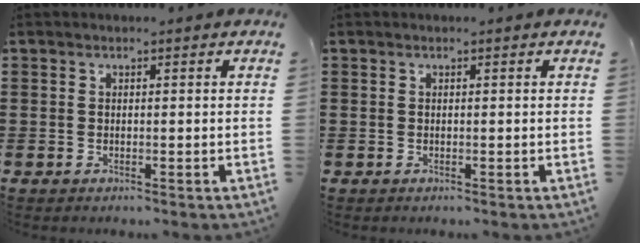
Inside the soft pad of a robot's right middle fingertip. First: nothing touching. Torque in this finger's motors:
{"motor_torque": [-2.14, 0.00, 0.04, -0.01]}